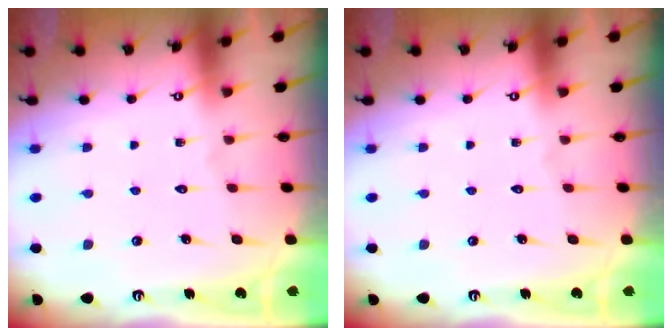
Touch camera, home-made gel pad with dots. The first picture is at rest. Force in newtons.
{"total": 0.0}